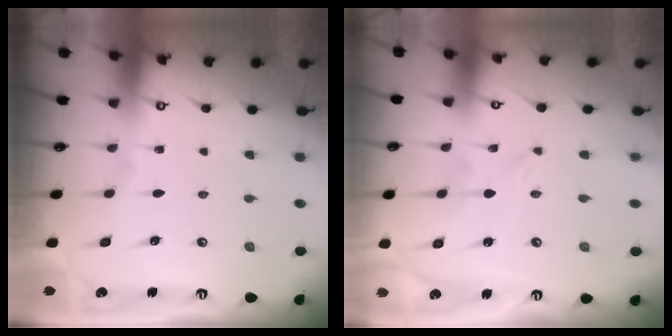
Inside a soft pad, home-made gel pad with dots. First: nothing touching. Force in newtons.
{"total": 0.0}